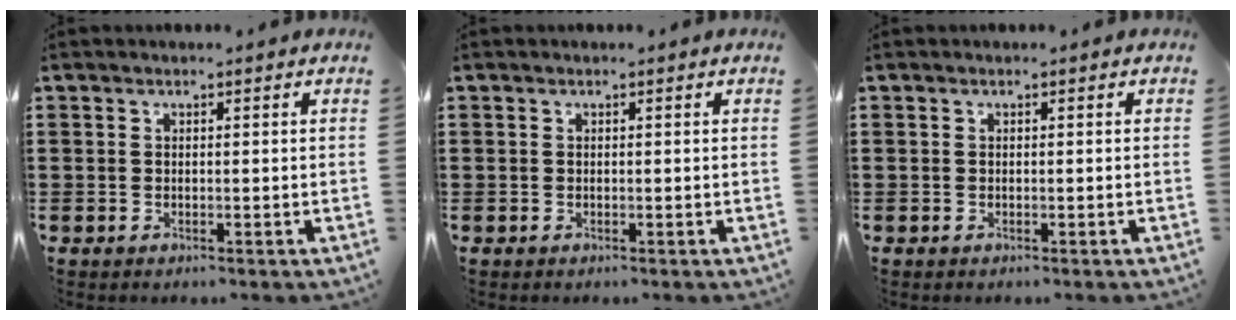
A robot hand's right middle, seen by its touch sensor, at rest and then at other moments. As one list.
[{"total": 0.0}, {"total": 0.0}]